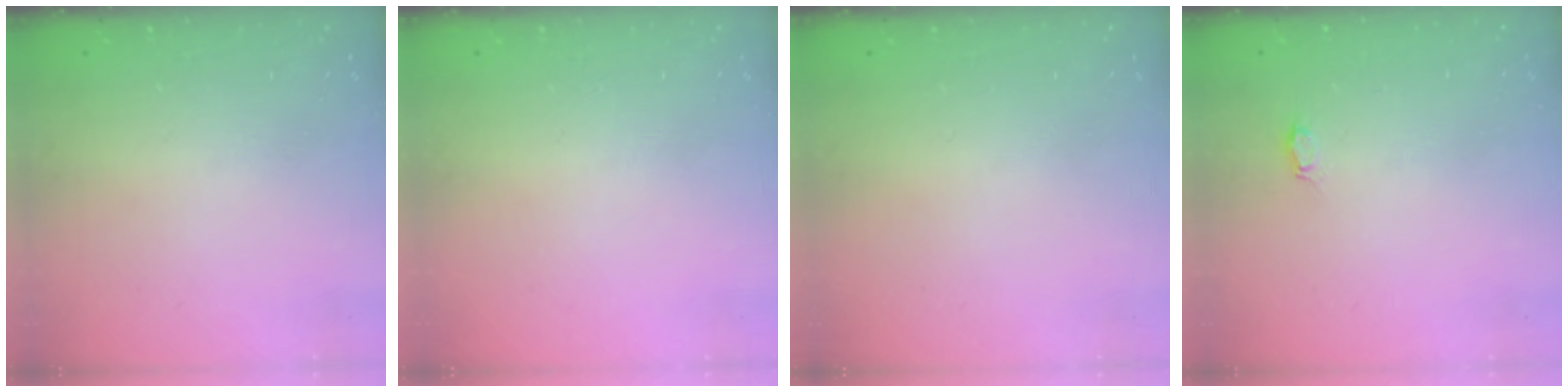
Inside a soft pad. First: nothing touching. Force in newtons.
{"total": 0.0}
{"total": 0.0}
{"total": 2.1, "press": 2.1, "slide": 0.3}